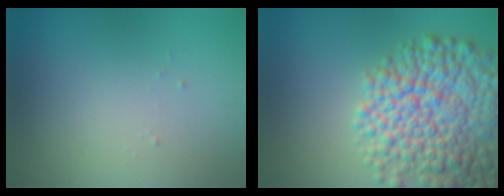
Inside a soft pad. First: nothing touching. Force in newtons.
{"total": 10.0, "press": 10.0, "slide": 0.6}